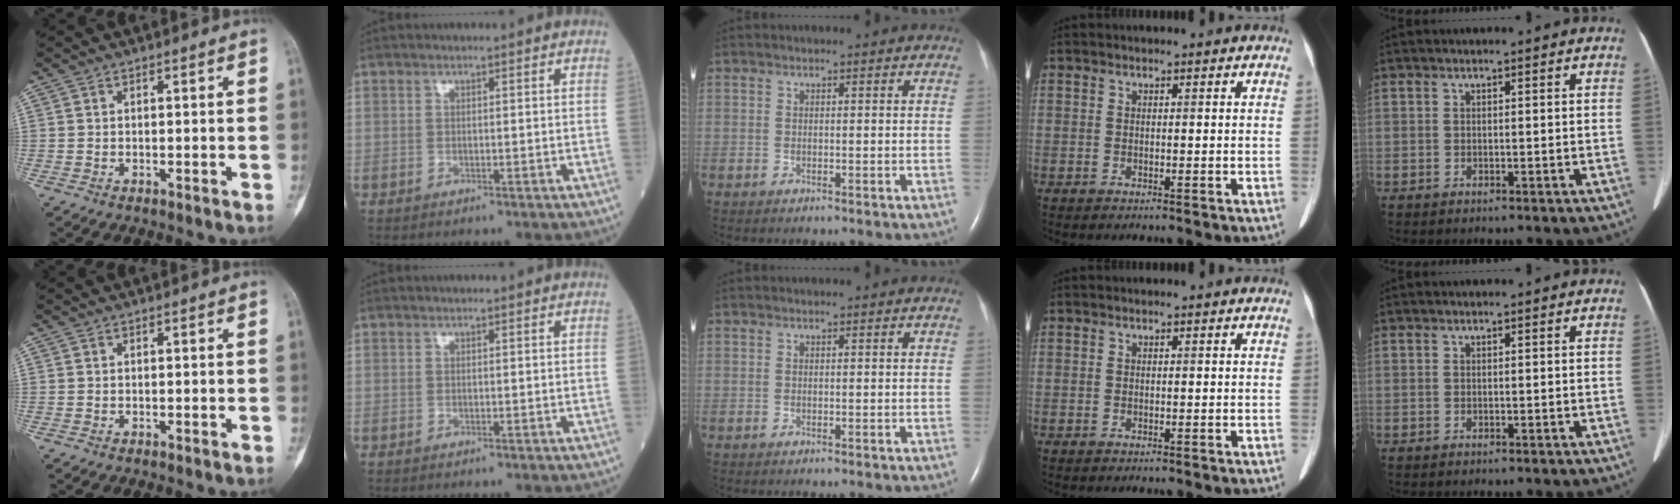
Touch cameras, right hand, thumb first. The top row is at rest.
{}